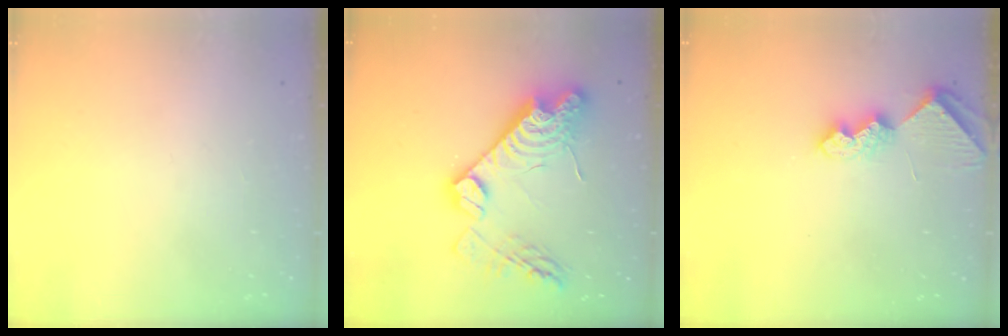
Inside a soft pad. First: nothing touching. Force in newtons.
{"total": 20.4, "press": 20.3, "slide": 1.8}
{"total": 7.6, "press": 7.6, "slide": 0.2}